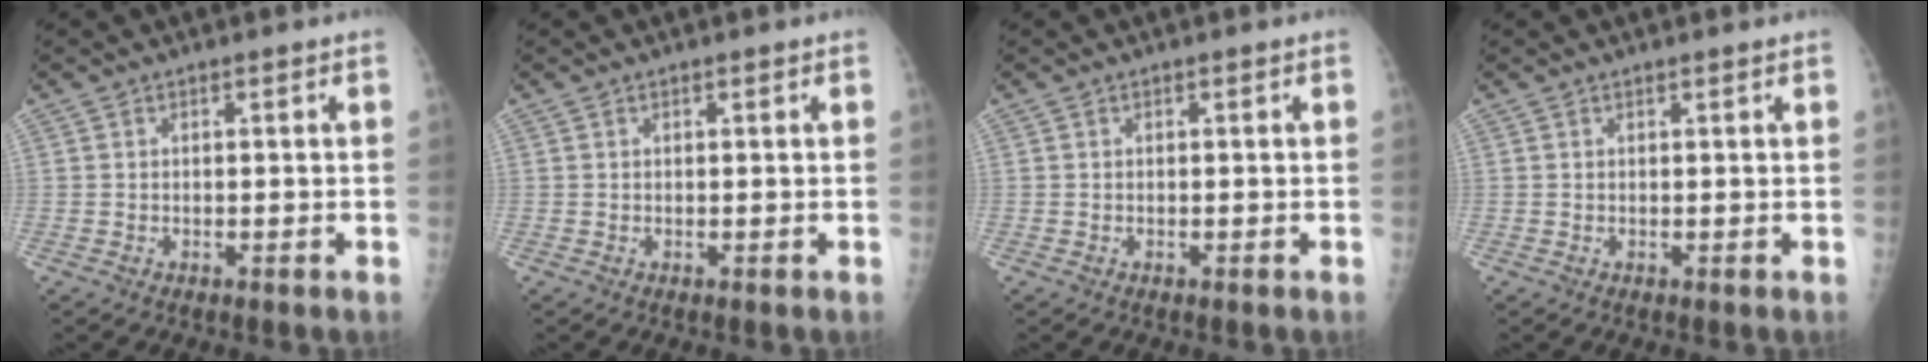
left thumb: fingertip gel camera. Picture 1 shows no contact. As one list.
[{"total": 0.5, "force": [0.3, 0.1, 0.4], "torque": [-0.007, 0.000, 0.004]}, {"total": 0.0}, {"total": 0.7, "force": [0.6, 0.0, 0.4], "torque": [-0.008, 0.001, 0.010]}]